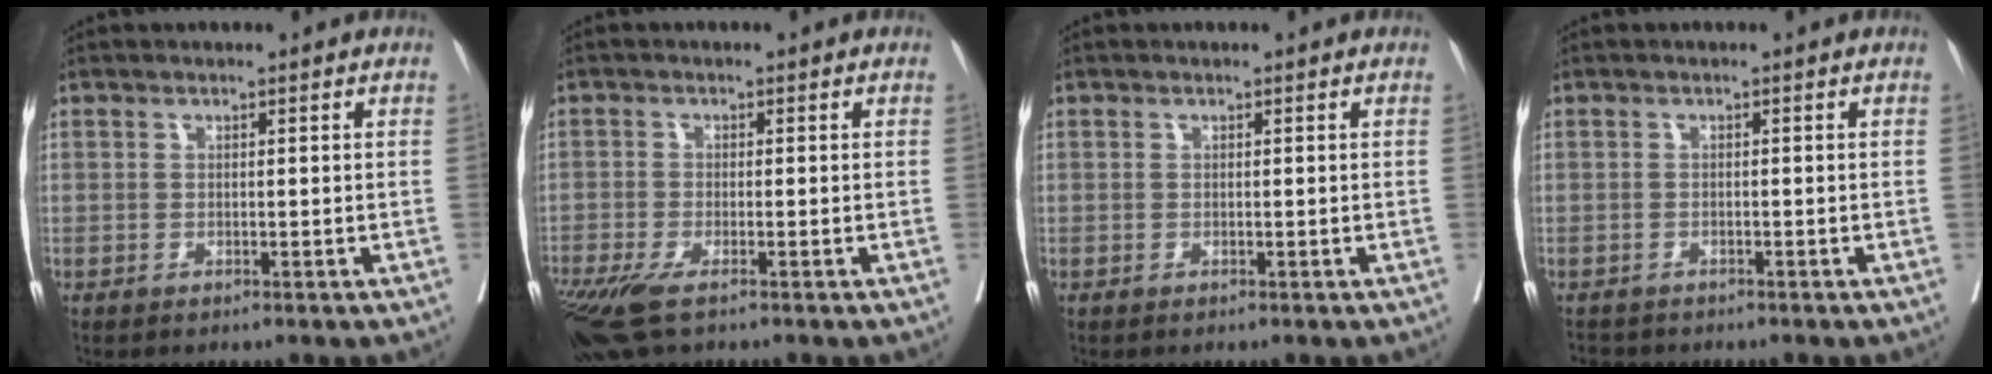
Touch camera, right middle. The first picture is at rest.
{"total": 7.4, "force": [-5.2, 1.7, 5.0], "torque": [-0.092, -0.019, -0.094]}
{"total": 0.0}
{"total": 2.8, "force": [-2.6, 1.0, 0.4], "torque": [-0.009, -0.005, -0.037]}